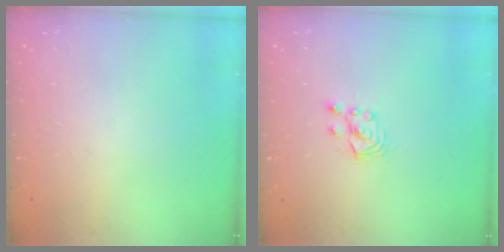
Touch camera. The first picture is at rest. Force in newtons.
{"total": 2.9, "press": 2.9, "slide": 0.2}